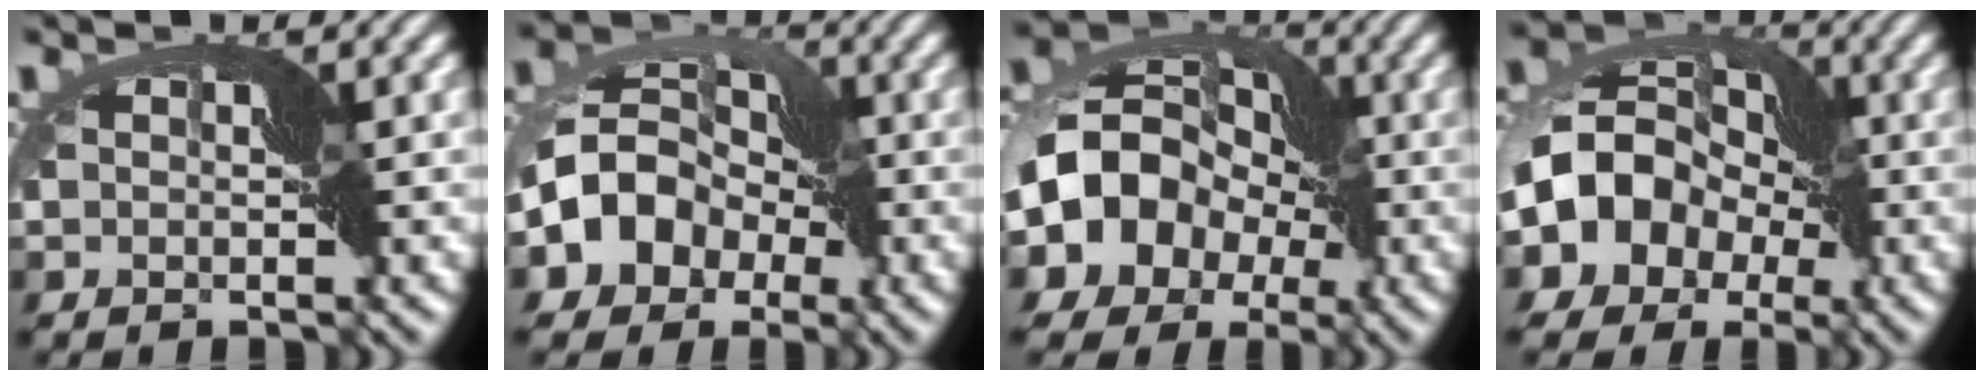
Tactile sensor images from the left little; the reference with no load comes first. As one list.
[{"total": 8.0, "force": [-2.2, 5.8, 5.1], "torque": [-0.089, -0.002, -0.058]}, {"total": 13.8, "force": [-2.3, 11.0, 8.0], "torque": [-0.150, -0.012, -0.070]}, {"total": 12.6, "force": [-2.4, 9.8, 7.6], "torque": [-0.137, -0.008, -0.070]}]